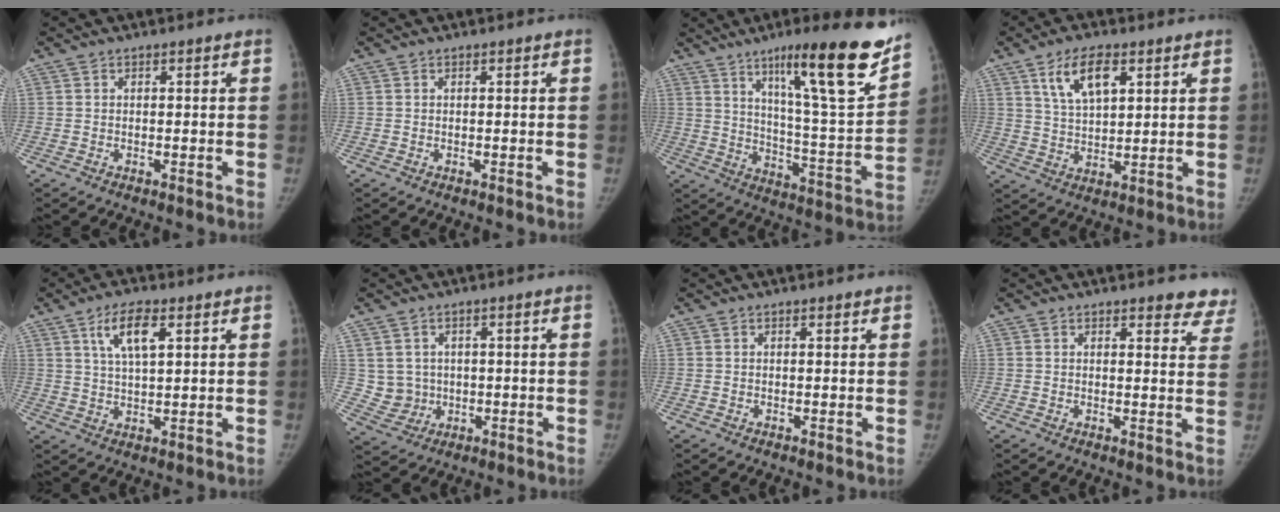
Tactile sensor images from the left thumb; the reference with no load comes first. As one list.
[{"total": 0.0}, {"total": 22.7, "force": [14.4, 2.7, 17.3], "torque": [-0.230, -0.070, 0.226]}, {"total": 9.2, "force": [4.5, 4.3, 6.8], "torque": [-0.109, -0.018, 0.088]}, {"total": 7.4, "force": [3.4, 2.7, 6.0], "torque": [-0.105, -0.010, 0.065]}, {"total": 5.1, "force": [0.6, 4.9, 1.1], "torque": [0.004, -0.001, 0.021]}, {"total": 0.6, "force": [0.4, 0.1, 0.3], "torque": [-0.007, -0.003, 0.007]}, {"total": 7.0, "force": [6.3, 2.4, 2.1], "torque": [0.020, -0.031, 0.048]}]